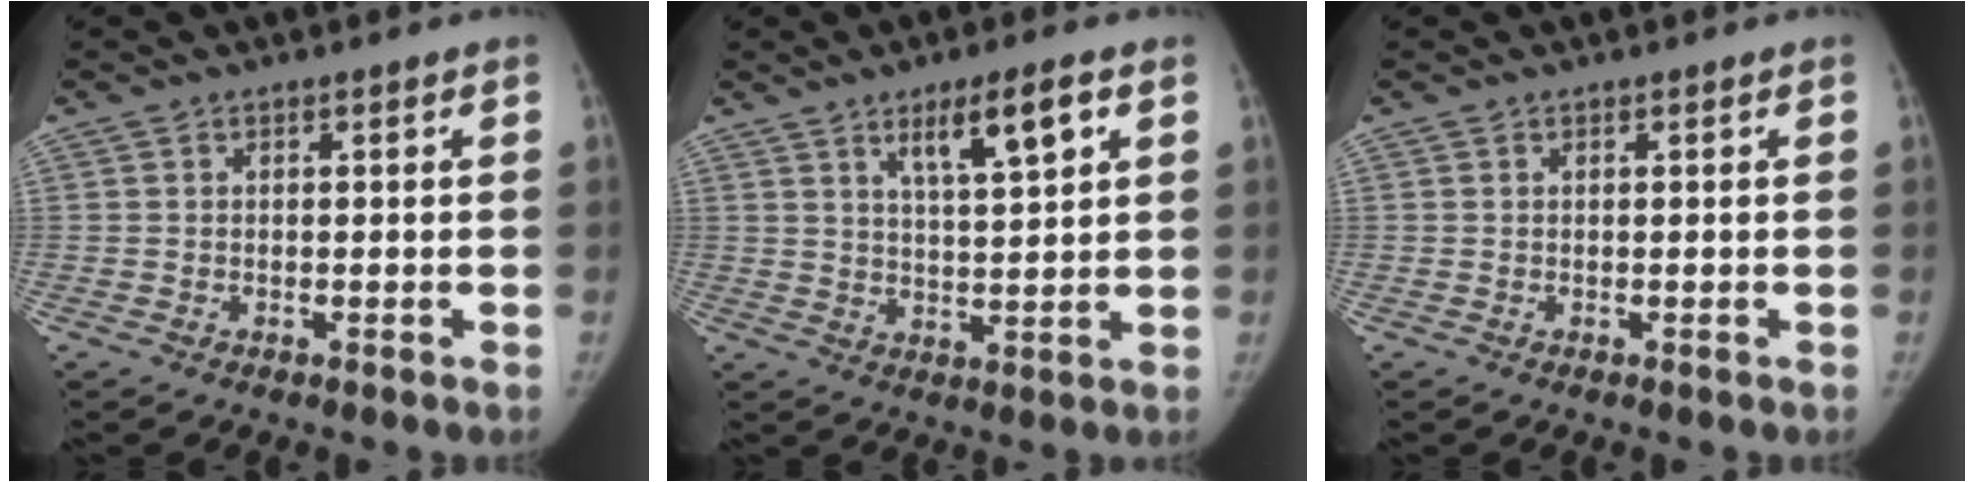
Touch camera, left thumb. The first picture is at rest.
{"total": 8.4, "force": [4.2, 1.7, 7.1], "torque": [-0.114, -0.019, 0.074]}
{"total": 0.0}